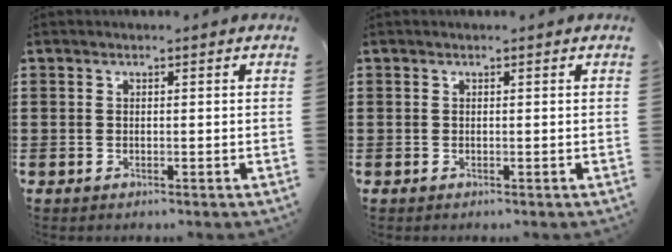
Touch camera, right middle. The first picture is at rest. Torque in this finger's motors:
{"motor_torque": [-0.53, 0.15, -0.18, -0.04]}